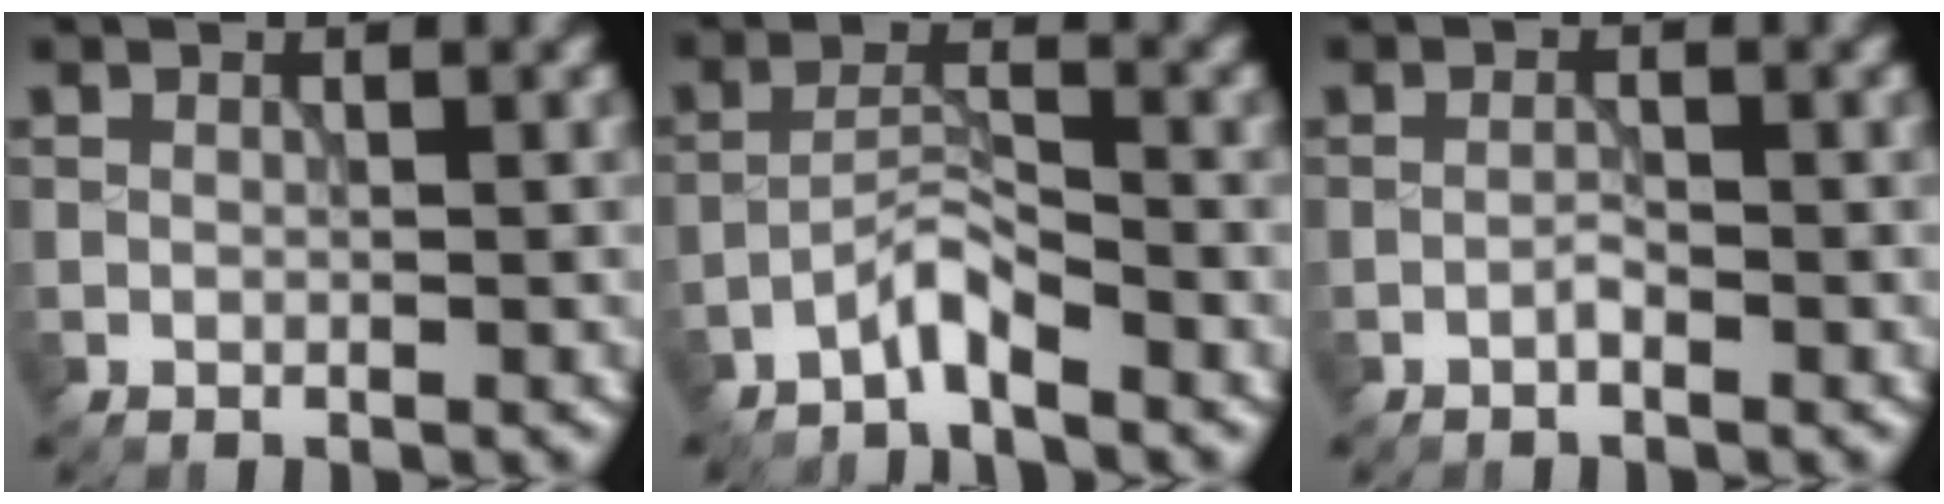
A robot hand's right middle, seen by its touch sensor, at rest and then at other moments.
{"total": 2.6, "force": [-2.2, 0.2, 1.2], "torque": [-0.022, 0.010, -0.050]}
{"total": 0.7, "force": [-0.5, 0.1, 0.5], "torque": [-0.009, 0.003, -0.012]}